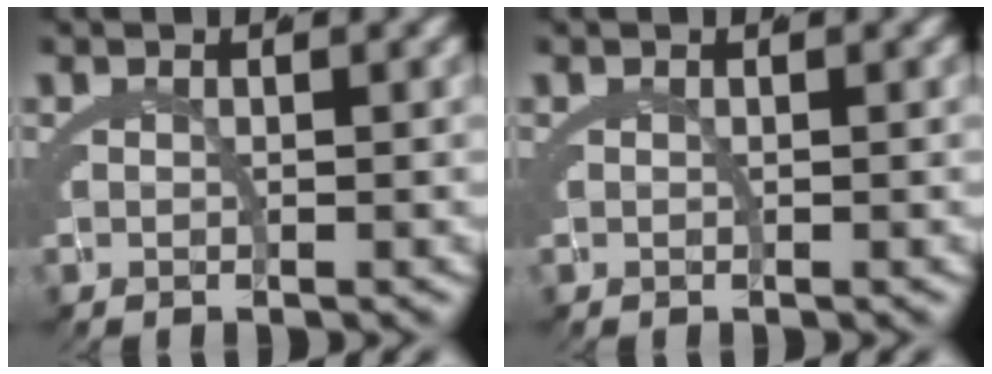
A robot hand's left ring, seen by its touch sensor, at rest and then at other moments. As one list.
[{"total": 0.0}]